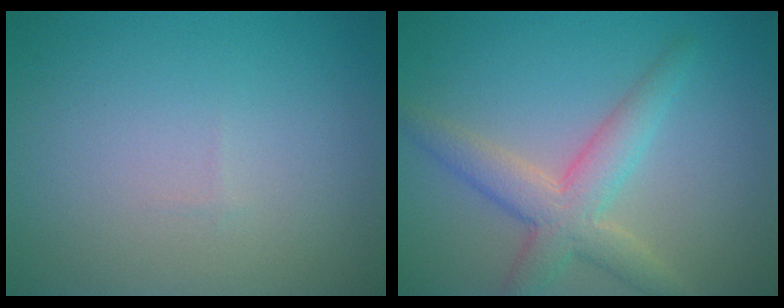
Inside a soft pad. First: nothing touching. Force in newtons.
{"total": 4.5, "press": 4.5, "slide": 0.4}